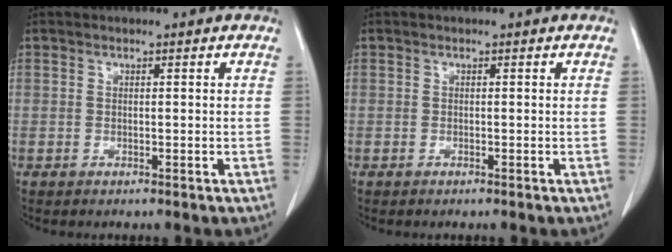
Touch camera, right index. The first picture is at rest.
{"total": 0.0}